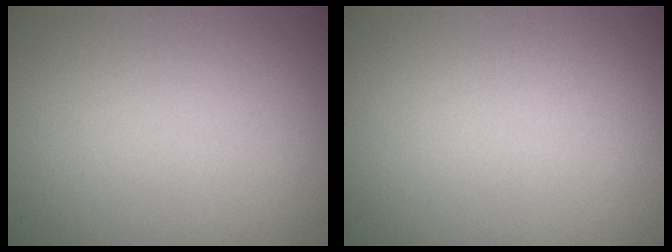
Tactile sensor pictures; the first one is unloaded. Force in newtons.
{"total": 0.0}